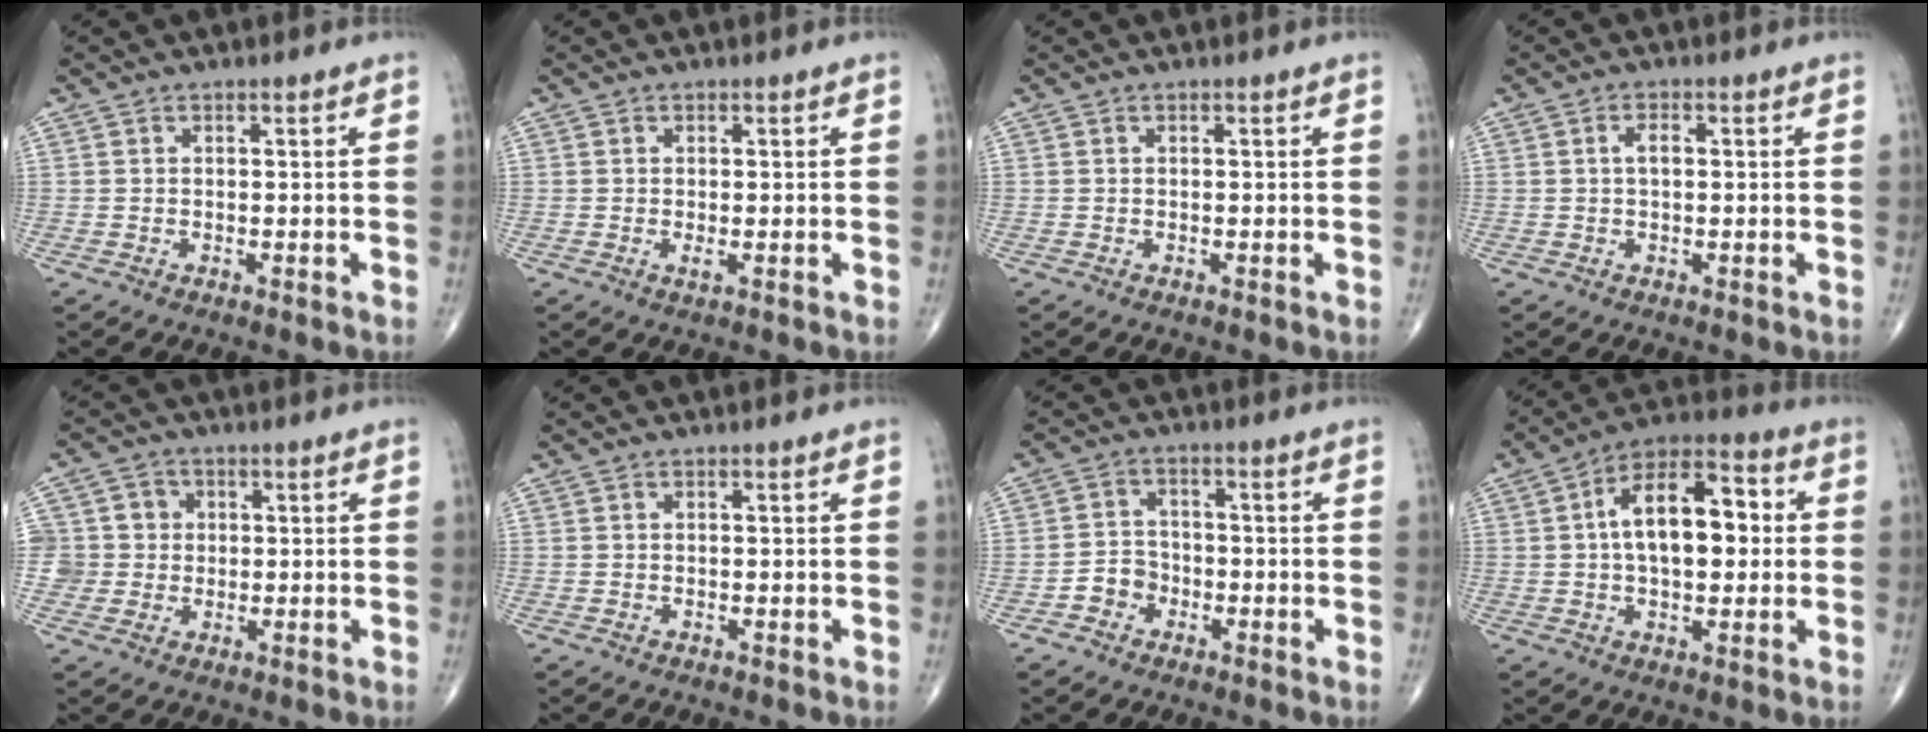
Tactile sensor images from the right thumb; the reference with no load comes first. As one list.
[{"total": 0.9, "force": [-0.1, 0.2, 0.8], "torque": [-0.014, -0.004, -0.003]}, {"total": 0.0}, {"total": 2.2, "force": [0.2, 1.1, 1.9], "torque": [-0.034, 0.006, 0.002]}, {"total": 6.2, "force": [0.4, 6.1, 0.7], "torque": [0.021, 0.011, 0.004]}, {"total": 0.0}, {"total": 4.2, "force": [-2.0, 3.5, 1.2], "torque": [-0.001, 0.020, -0.044]}, {"total": 15.2, "force": [1.5, 8.1, 12.8], "torque": [-0.189, 0.029, 0.016]}]